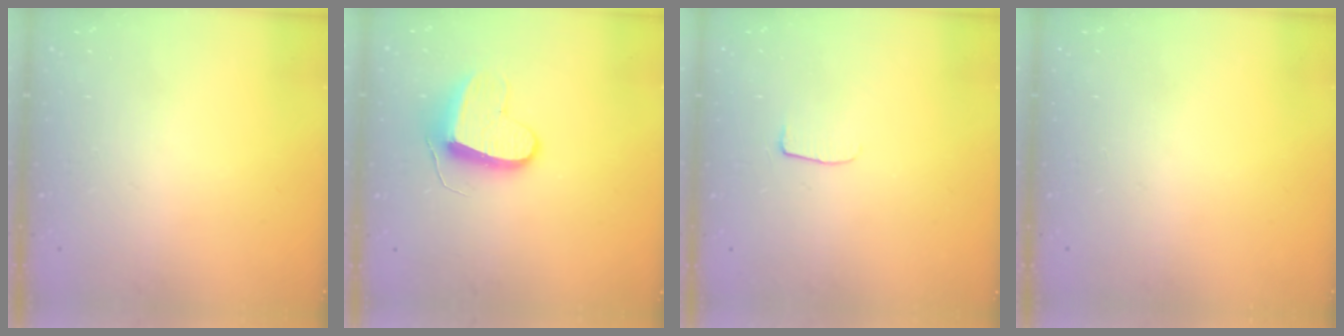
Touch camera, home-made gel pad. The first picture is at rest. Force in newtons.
{"total": 9.5, "press": 9.5, "slide": 0.7}
{"total": 5.1, "press": 5.0, "slide": 0.6}
{"total": 0.0}